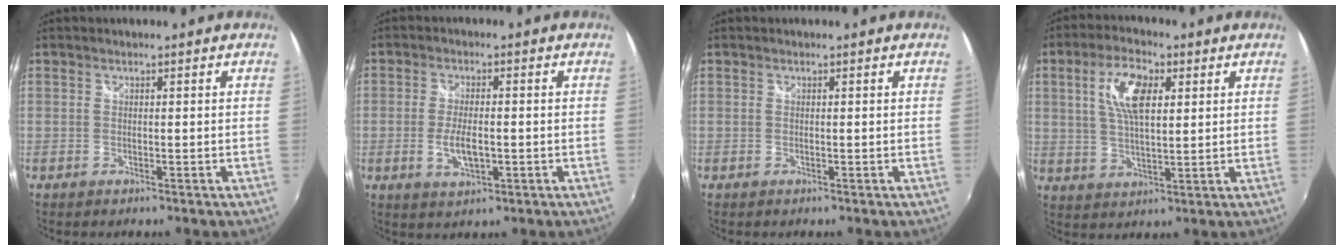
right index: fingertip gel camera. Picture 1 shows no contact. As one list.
[{"total": 5.2, "force": [-1.2, 2.1, 4.6], "torque": [-0.093, -0.007, -0.019]}, {"total": 0.0}, {"total": 9.2, "force": [2.9, 4.1, 7.7], "torque": [-0.148, 0.013, 0.055]}]